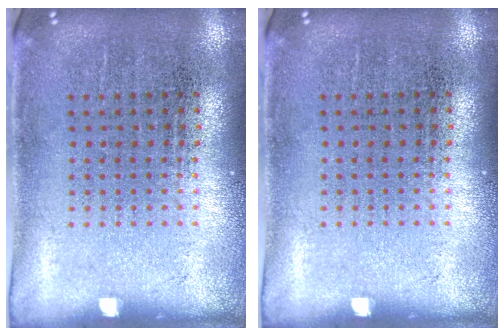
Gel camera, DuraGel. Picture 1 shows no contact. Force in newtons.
{"total": 0.0}